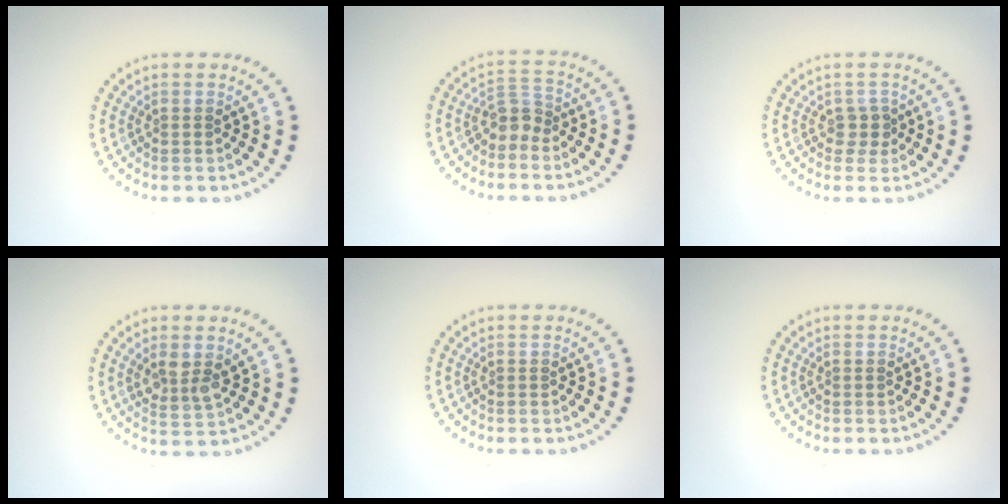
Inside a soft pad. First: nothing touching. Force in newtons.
{"total": 2.2, "press": 1.8, "slide": 1.4}
{"total": 1.5, "press": 1.2, "slide": 0.9}
{"total": 2.8, "press": 2.6, "slide": 1.1}
{"total": 0.0}
{"total": 0.0}